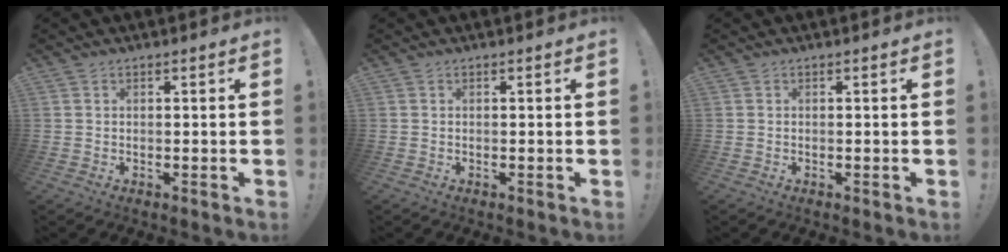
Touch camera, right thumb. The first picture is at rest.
{"total": 0.0}
{"total": 0.0}